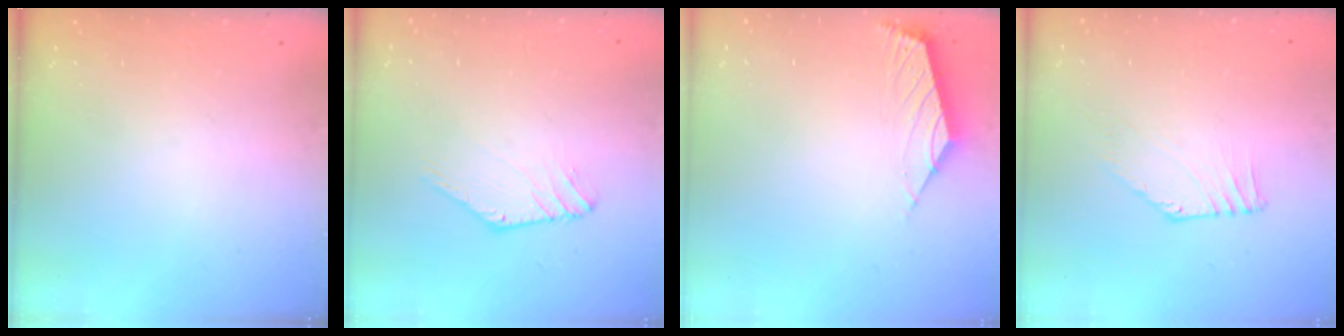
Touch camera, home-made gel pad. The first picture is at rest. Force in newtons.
{"total": 1.4, "press": 1.4, "slide": 0.1}
{"total": 2.7, "press": 2.6, "slide": 0.6}
{"total": 2.5, "press": 2.5, "slide": 0.1}